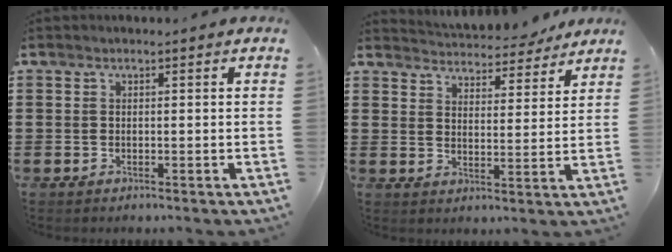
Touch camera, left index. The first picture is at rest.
{"total": 4.6, "force": [4.6, 0.7, 0.2], "torque": [-0.026, -0.024, 0.081]}